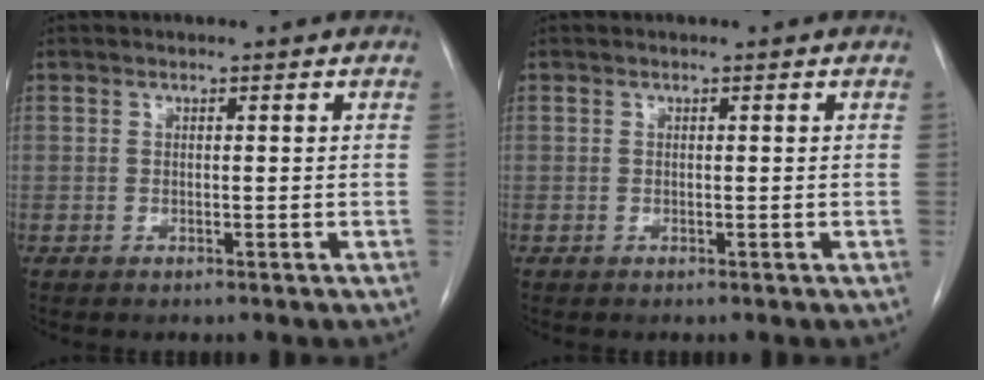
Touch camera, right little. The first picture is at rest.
{"total": 0.0}